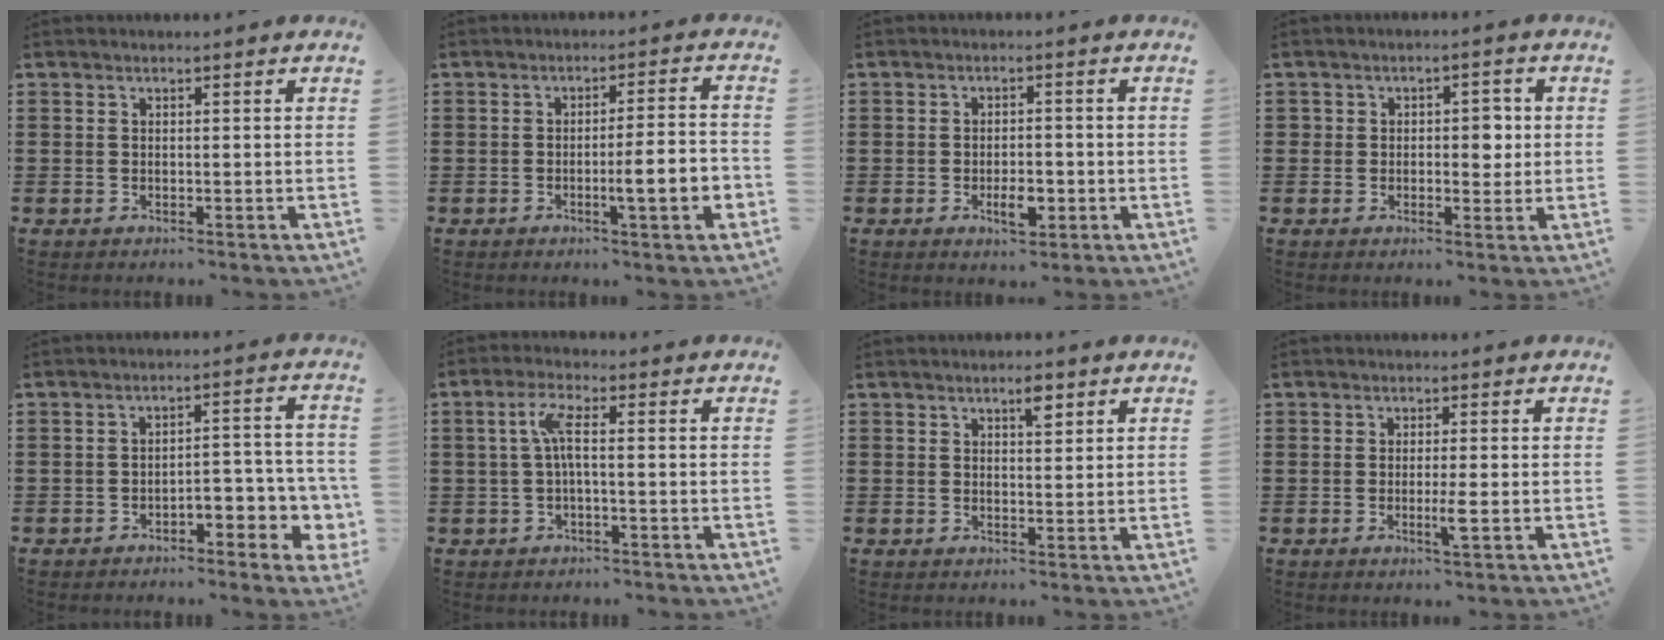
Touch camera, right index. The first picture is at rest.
{"total": 6.6, "force": [-2.0, 0.5, 6.2], "torque": [-0.091, -0.010, -0.035]}
{"total": 4.0, "force": [-1.4, 1.8, 3.3], "torque": [-0.056, 0.006, -0.024]}
{"total": 3.5, "force": [0.1, 2.5, 2.4], "torque": [-0.037, 0.004, -0.007]}
{"total": 4.3, "force": [-2.5, 1.7, 3.0], "torque": [-0.044, 0.006, -0.050]}
{"total": 4.2, "force": [-0.1, 0.7, 4.1], "torque": [-0.087, 0.005, -0.008]}
{"total": 2.9, "force": [1.8, 1.0, 2.1], "torque": [-0.029, -0.002, 0.027]}
{"total": 2.7, "force": [-0.8, 0.0, 2.6], "torque": [-0.053, -0.008, -0.017]}